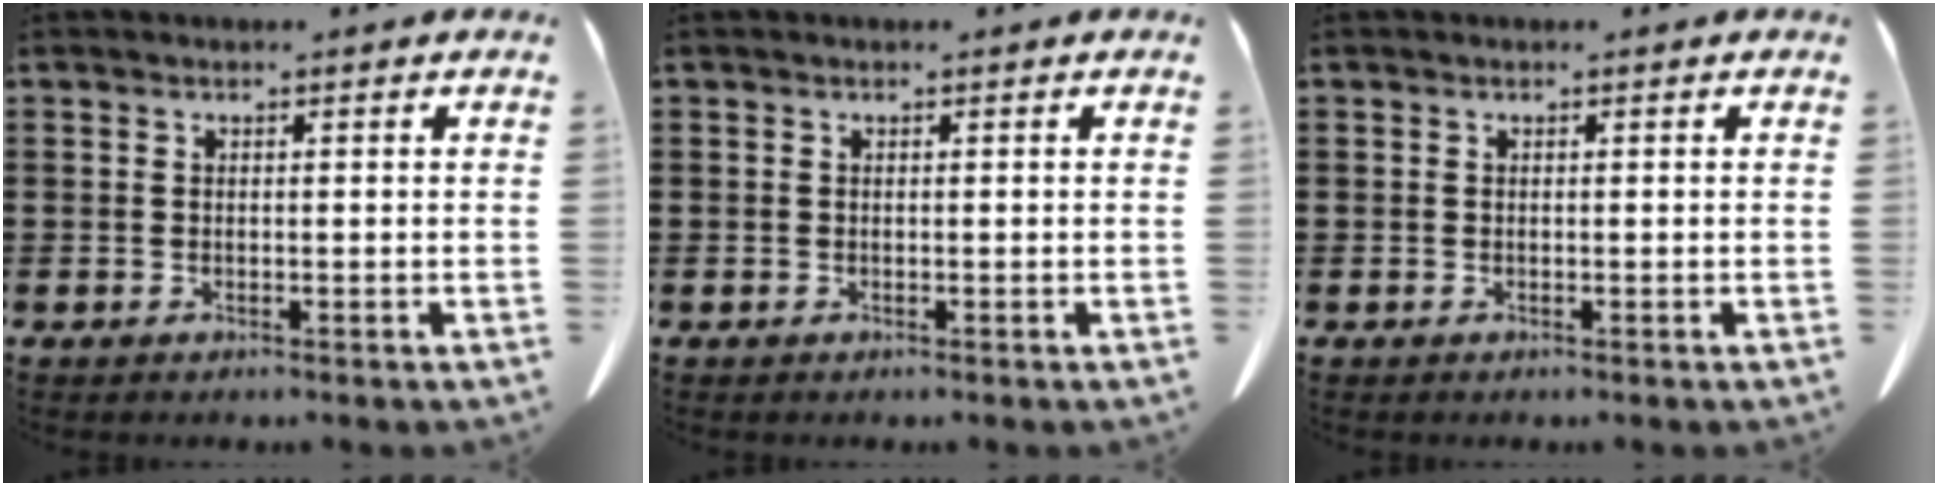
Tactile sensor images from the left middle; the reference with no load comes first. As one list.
[{"total": 0.0}, {"total": 0.0}]